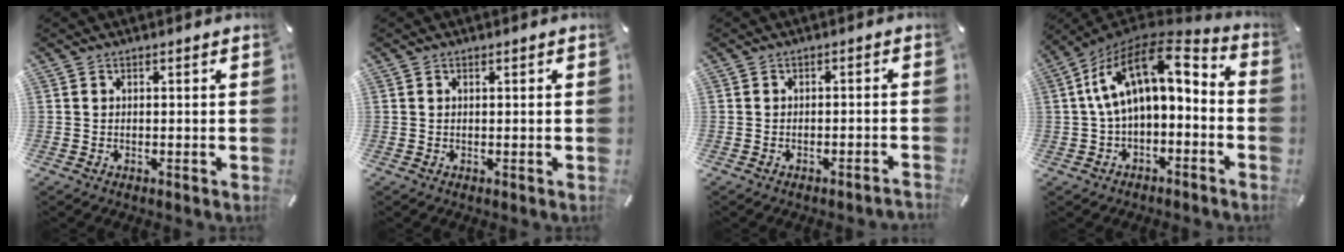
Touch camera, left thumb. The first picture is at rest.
{"total": 0.0}
{"total": 1.7, "force": [-1.4, 0.3, 0.9], "torque": [-0.015, 0.005, -0.026]}
{"total": 15.1, "force": [3.6, 8.5, 12.0], "torque": [-0.242, -0.013, 0.057]}